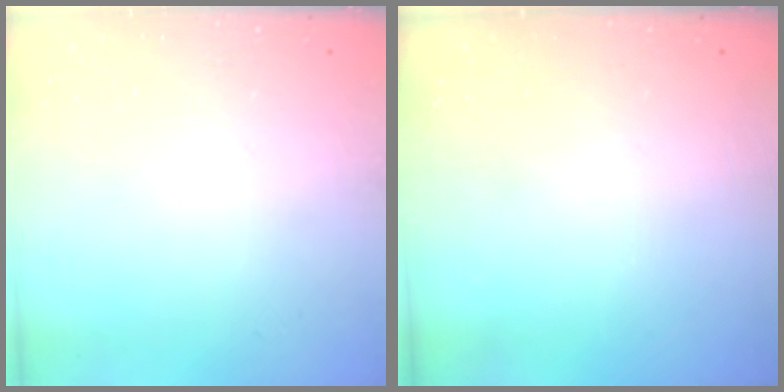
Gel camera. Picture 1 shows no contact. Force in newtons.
{"total": 0.0}